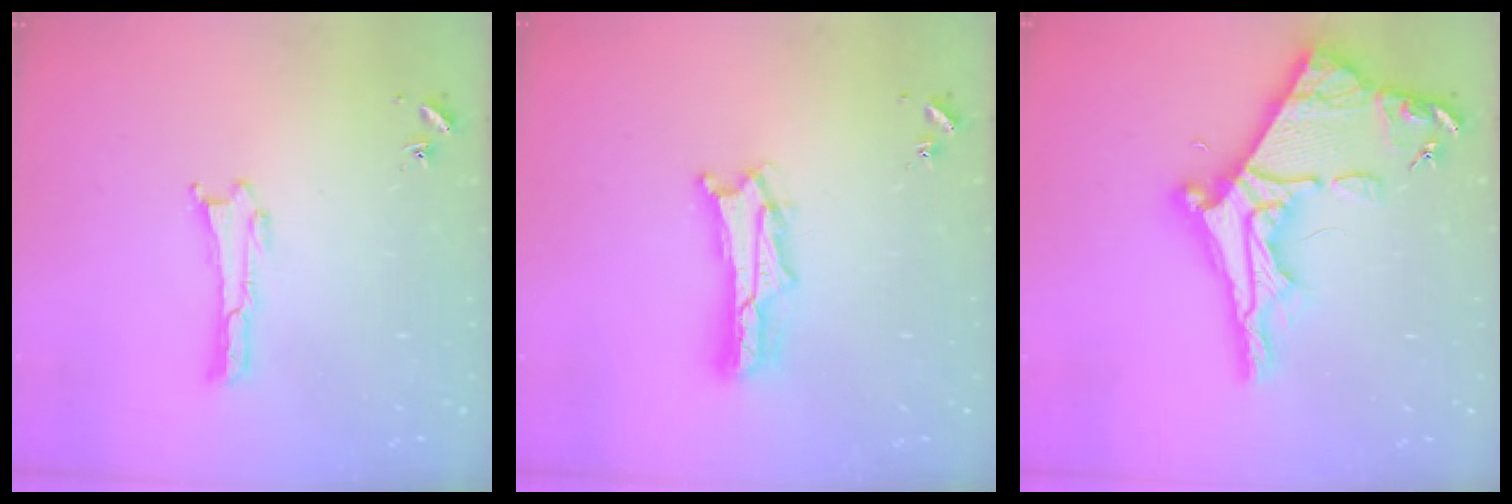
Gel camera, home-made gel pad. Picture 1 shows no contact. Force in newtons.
{"total": 5.0, "press": 5.0, "slide": 0.6}
{"total": 10.1, "press": 10.1, "slide": 1.0}